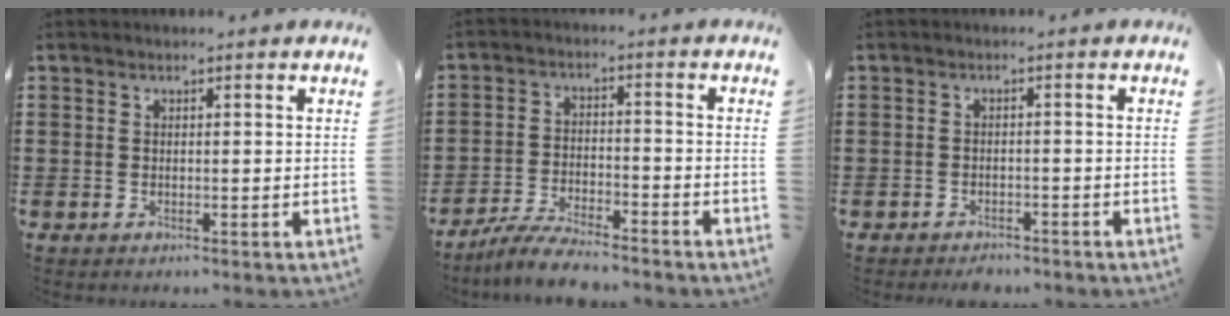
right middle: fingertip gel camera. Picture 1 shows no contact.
{"total": 5.8, "force": [-5.4, 0.5, 2.0], "torque": [-0.045, 0.000, -0.107]}
{"total": 1.8, "force": [-1.7, 0.6, 0.0], "torque": [-0.004, 0.002, -0.039]}